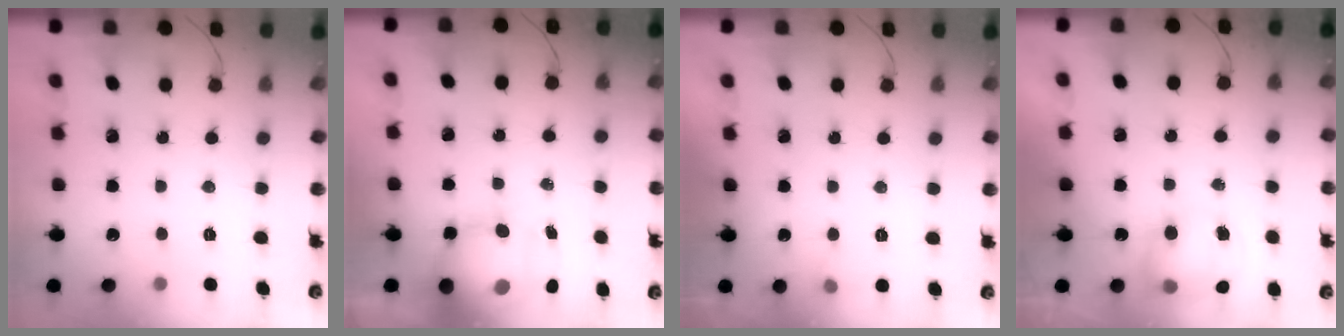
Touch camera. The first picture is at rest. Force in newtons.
{"total": 14.3, "press": 13.9, "slide": 3.7}
{"total": 4.8, "press": 4.5, "slide": 1.8}
{"total": 9.8, "press": 9.6, "slide": 2.1}